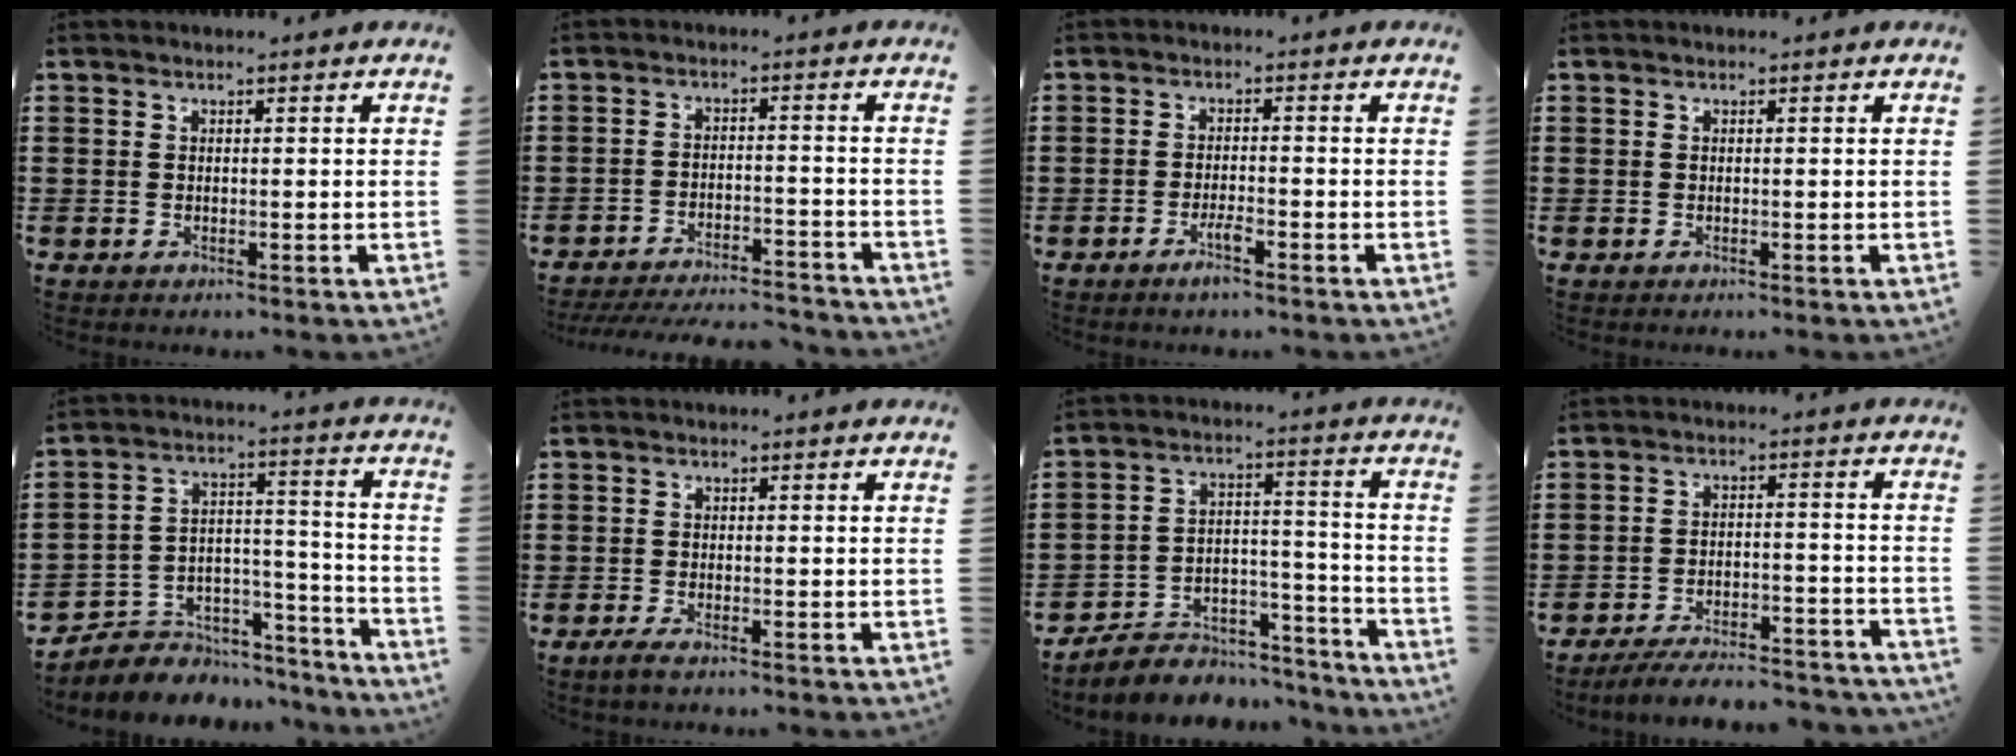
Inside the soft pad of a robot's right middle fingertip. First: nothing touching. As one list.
[{"total": 4.9, "force": [-4.7, 0.0, 1.3], "torque": [-0.029, -0.007, -0.094]}, {"total": 2.9, "force": [-1.8, 0.3, 2.2], "torque": [-0.045, -0.002, -0.034]}, {"total": 0.0}, {"total": 4.9, "force": [-4.1, 2.8, 0.1], "torque": [-0.009, 0.008, -0.080]}, {"total": 1.2, "force": [-0.8, 0.0, 0.9], "torque": [-0.018, -0.005, -0.013]}, {"total": 5.6, "force": [-5.2, 2.1, 0.6], "torque": [-0.018, 0.011, -0.103]}, {"total": 5.7, "force": [-5.4, 0.3, 1.8], "torque": [-0.036, -0.005, -0.105]}]